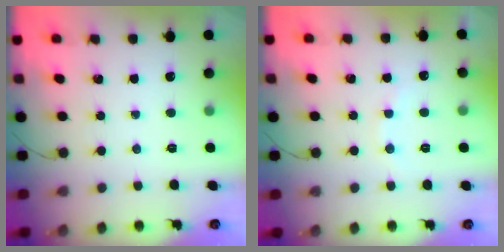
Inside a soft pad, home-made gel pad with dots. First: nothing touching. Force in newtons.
{"total": 5.9, "press": 5.8, "slide": 1.2}